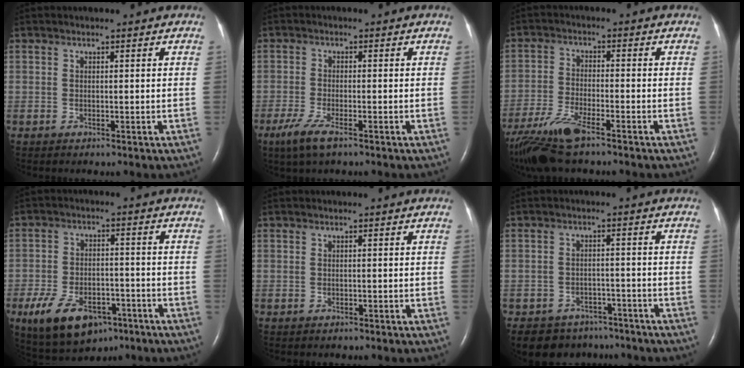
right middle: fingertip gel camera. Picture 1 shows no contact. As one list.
[{"total": 4.7, "force": [-3.0, 0.9, 3.5], "torque": [-0.084, -0.013, -0.056]}, {"total": 9.9, "force": [-7.3, 1.8, 6.4], "torque": [-0.137, -0.025, -0.136]}, {"total": 11.4, "force": [-6.3, 6.1, 7.3], "torque": [-0.136, -0.005, -0.096]}, {"total": 0.0}, {"total": 8.4, "force": [-6.8, 4.9, 1.1], "torque": [-0.018, 0.009, -0.090]}]